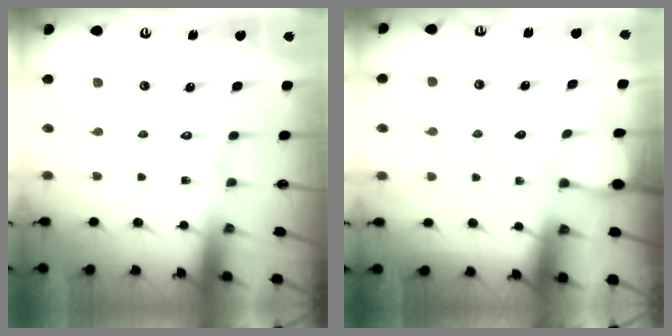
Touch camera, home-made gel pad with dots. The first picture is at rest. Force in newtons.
{"total": 2.2, "press": 2.2, "slide": 0.4}